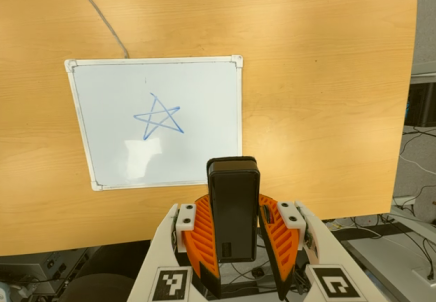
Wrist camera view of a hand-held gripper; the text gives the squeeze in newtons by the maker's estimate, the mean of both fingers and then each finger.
{"total": 8.8, "left": 7.8, "right": 9.7}